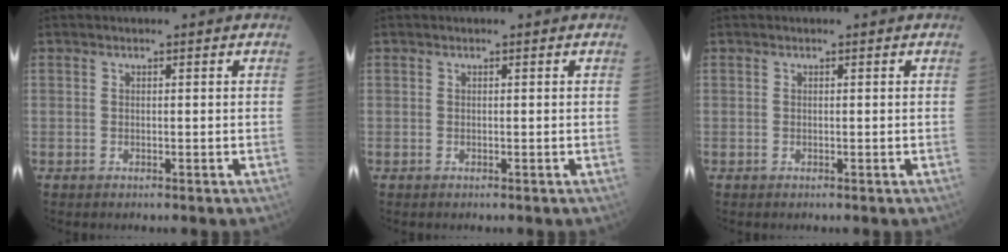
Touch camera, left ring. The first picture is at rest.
{"total": 0.0}
{"total": 0.0}